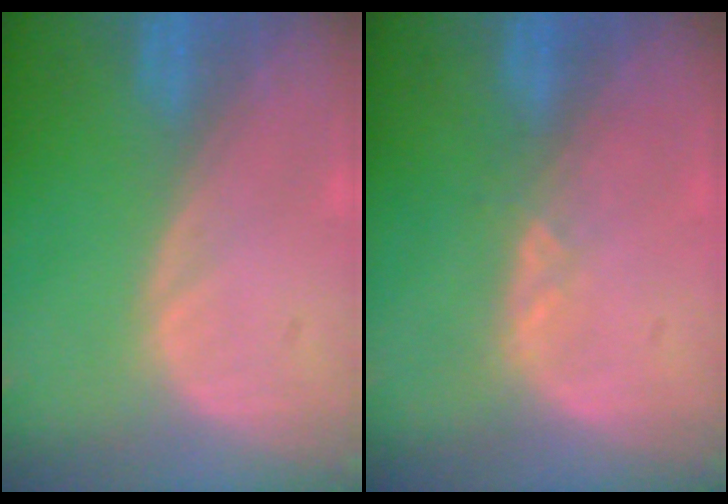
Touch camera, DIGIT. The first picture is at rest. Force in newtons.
{"total": 1.6, "press": 1.5, "slide": 0.7}